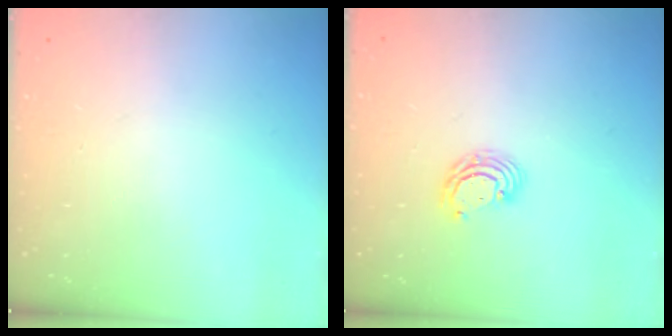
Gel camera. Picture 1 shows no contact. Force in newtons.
{"total": 4.9, "press": 4.9, "slide": 0.2}